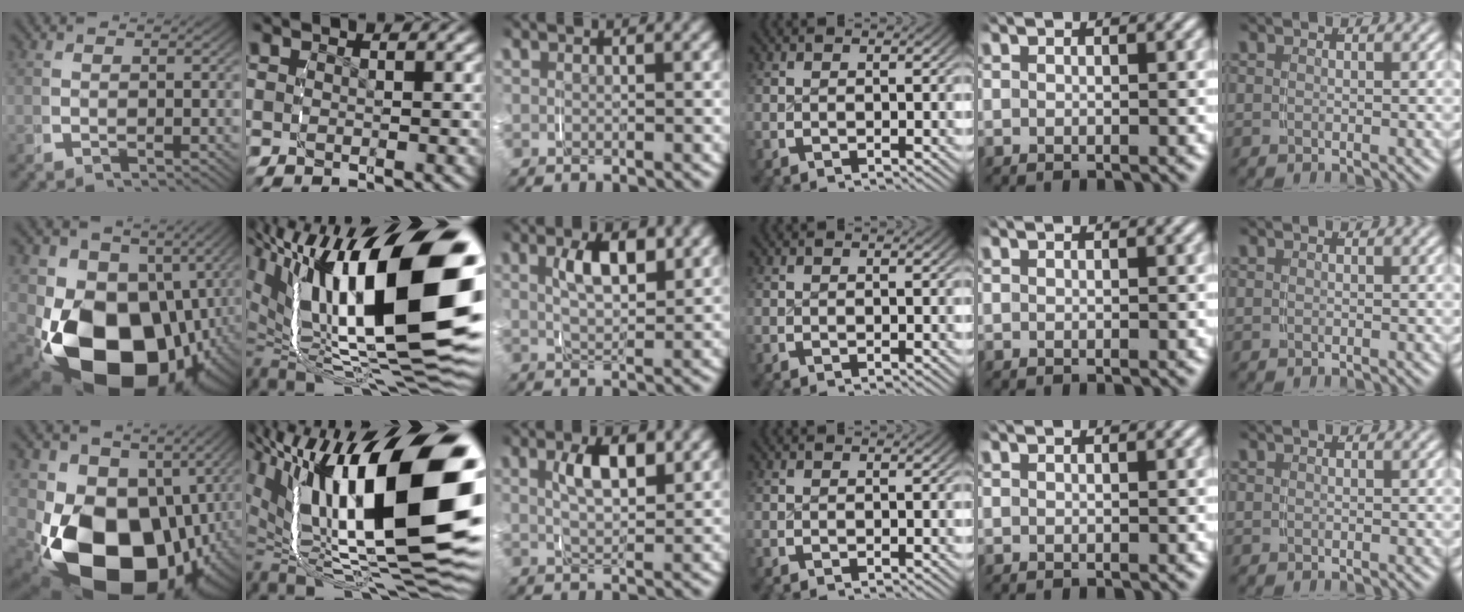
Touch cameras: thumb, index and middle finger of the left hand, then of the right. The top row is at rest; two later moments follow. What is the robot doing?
{"motion": "grasp_and_lifting", "object": "key"}